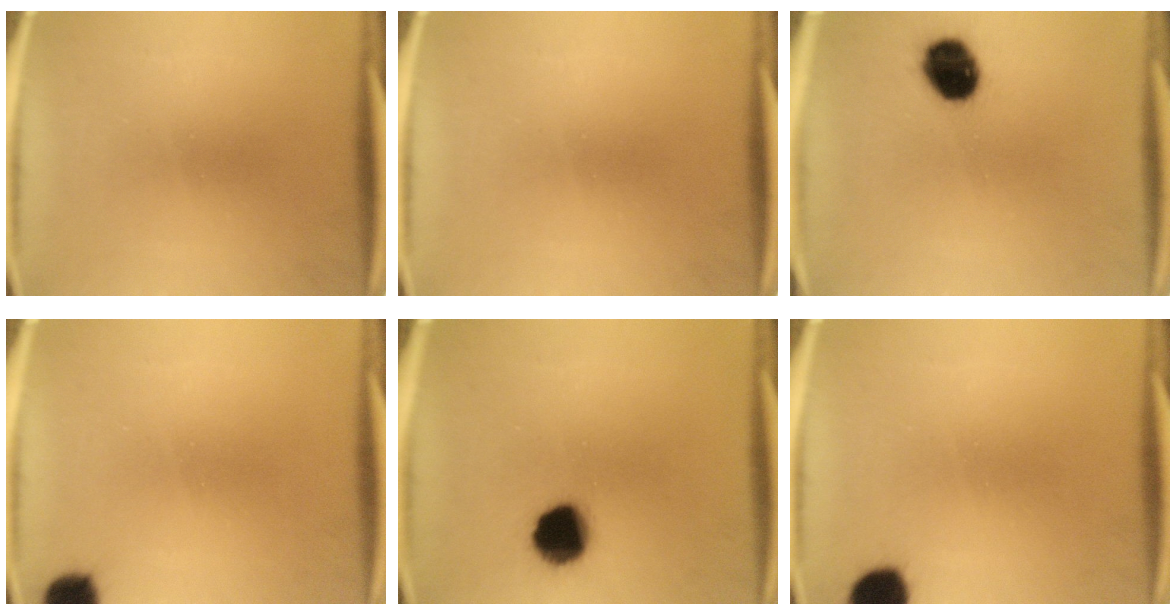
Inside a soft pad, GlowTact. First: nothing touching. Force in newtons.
{"total": 0.0}
{"total": 10.8}
{"total": 5.1}
{"total": 10.6}
{"total": 7.0}